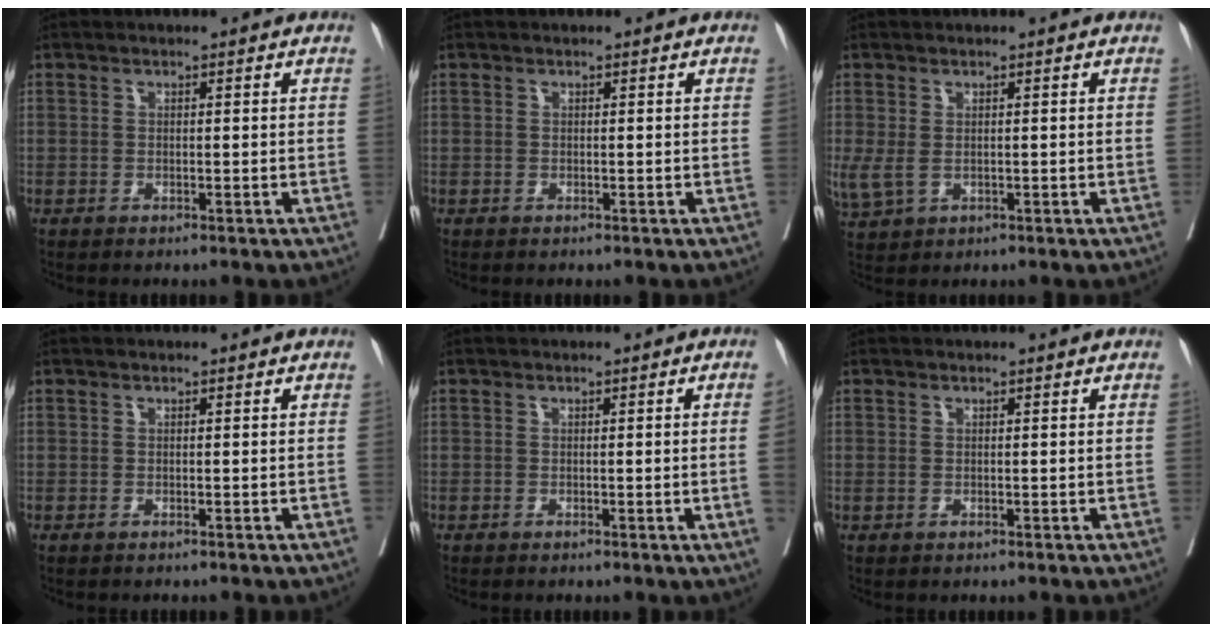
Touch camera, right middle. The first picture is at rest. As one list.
[{"total": 0.0}, {"total": 4.1, "force": [-0.1, 2.6, 3.2], "torque": [-0.083, -0.007, 0.008]}, {"total": 0.0}, {"total": 2.3, "force": [-0.2, -0.9, 2.2], "torque": [-0.034, -0.003, 0.002]}, {"total": 0.0}]